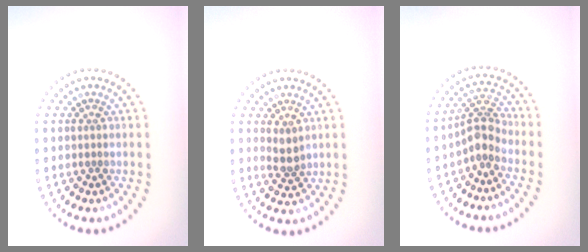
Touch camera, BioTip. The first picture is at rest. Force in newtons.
{"total": 1.4, "press": 1.4, "slide": 0.5}
{"total": 2.9, "press": 2.2, "slide": 1.8}